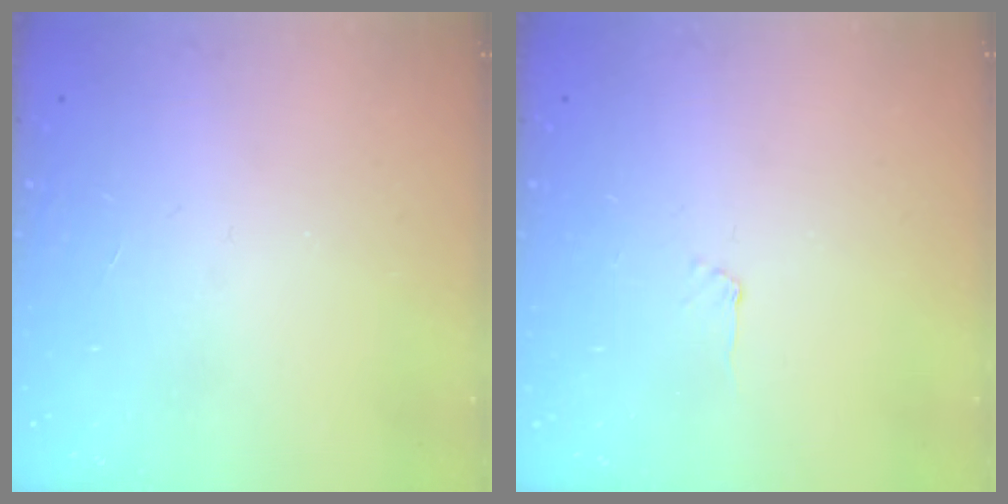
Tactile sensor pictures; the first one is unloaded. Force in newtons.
{"total": 2.5, "press": 2.5, "slide": 0.3}